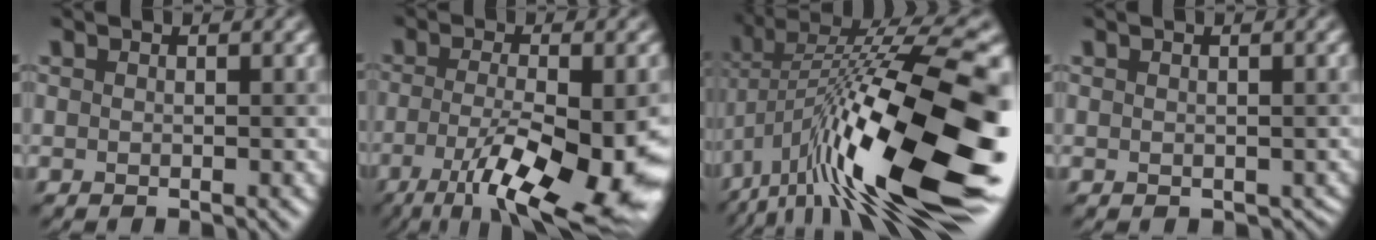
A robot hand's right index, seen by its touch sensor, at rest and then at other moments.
{"total": 12.5, "force": [-5.2, 3.6, 10.8], "torque": [-0.194, -0.030, -0.079]}
{"total": 17.7, "force": [-5.6, 5.3, 16.0], "torque": [-0.279, 0.019, -0.100]}
{"total": 0.9, "force": [0.0, 0.8, 0.4], "torque": [-0.009, -0.005, 0.004]}